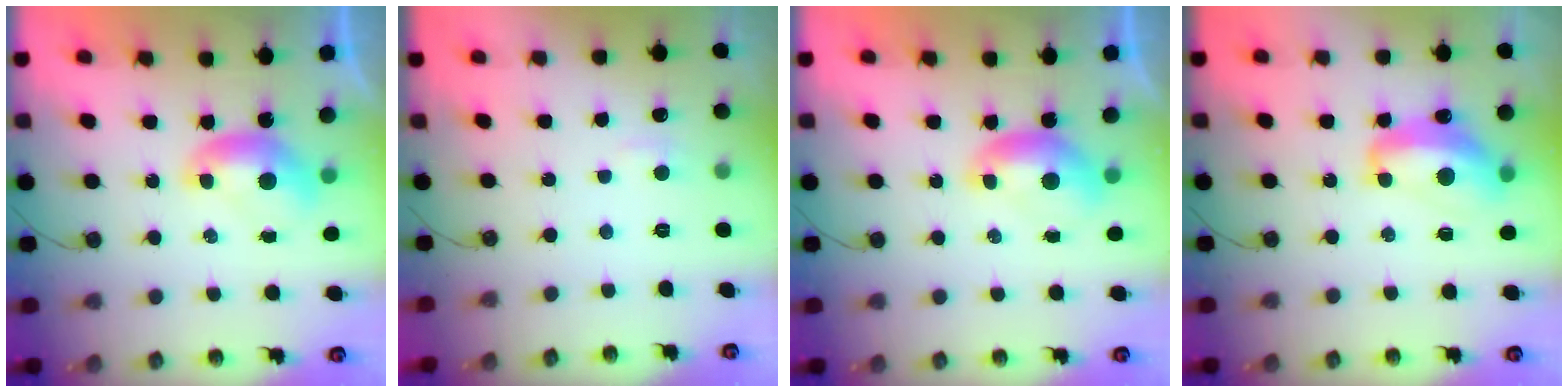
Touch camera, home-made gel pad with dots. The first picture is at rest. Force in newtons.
{"total": 1.8, "press": 1.7, "slide": 0.6}
{"total": 0.0}
{"total": 7.6, "press": 7.5, "slide": 1.1}